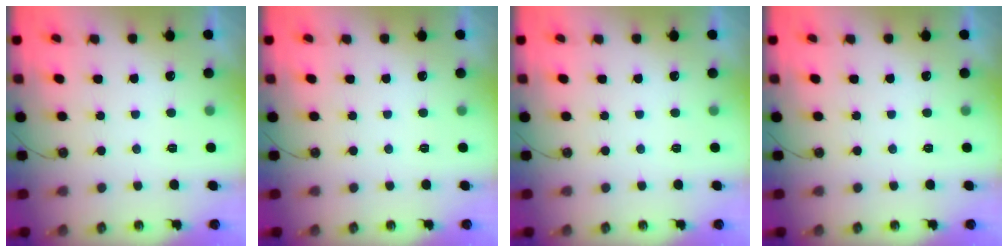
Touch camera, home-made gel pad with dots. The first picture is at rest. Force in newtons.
{"total": 0.0}
{"total": 0.0}
{"total": 0.0}